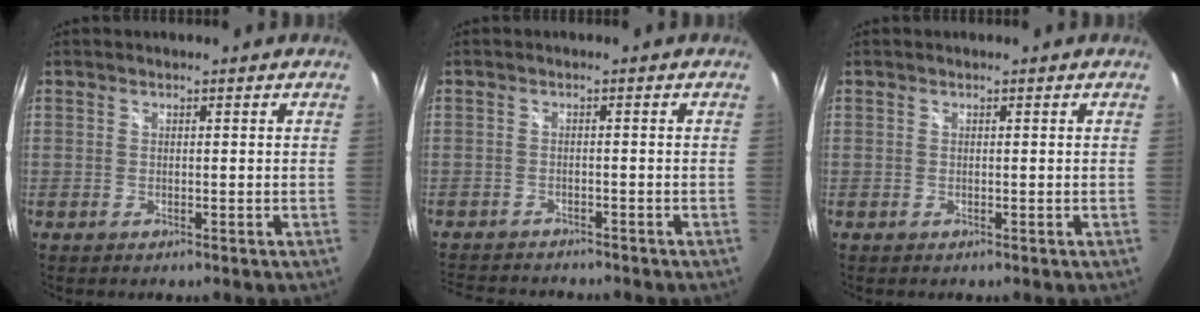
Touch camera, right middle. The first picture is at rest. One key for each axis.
{"total": 7.9, "fx": -7.3, "fy": 2.0, "fz": 2.2, "tx": -0.062, "ty": -0.009, "tz": -0.115}
{"total": 0.0}